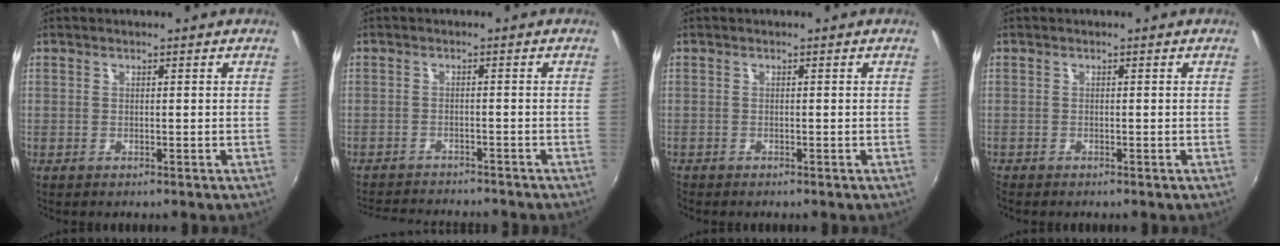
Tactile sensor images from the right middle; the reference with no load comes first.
{"total": 9.3, "force": [-8.7, 1.9, 2.8], "torque": [-0.076, -0.011, -0.133]}
{"total": 0.7, "force": [-0.6, 0.2, 0.0], "torque": [-0.002, -0.003, -0.015]}
{"total": 0.7, "force": [-0.6, 0.2, 0.1], "torque": [-0.003, -0.004, -0.015]}